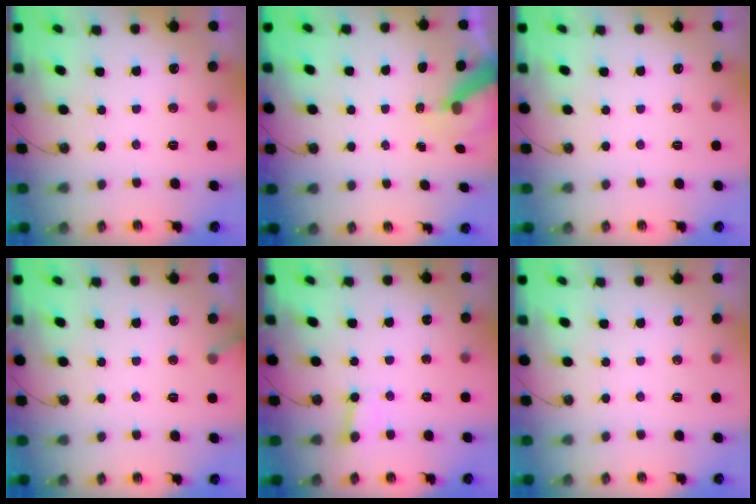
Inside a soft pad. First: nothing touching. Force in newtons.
{"total": 6.1, "press": 6.1, "slide": 0.5}
{"total": 0.0}
{"total": 4.9, "press": 4.8, "slide": 0.4}
{"total": 2.7, "press": 2.7, "slide": 0.1}
{"total": 0.0}